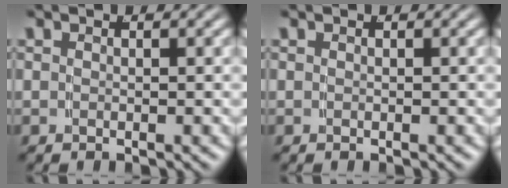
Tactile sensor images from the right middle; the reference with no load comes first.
{"total": 0.0}